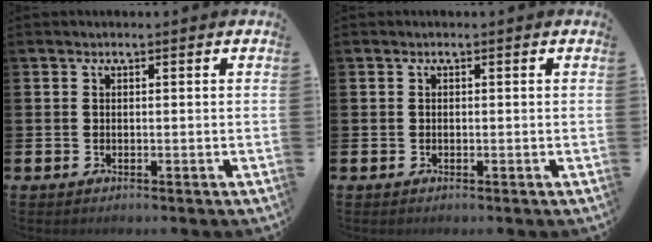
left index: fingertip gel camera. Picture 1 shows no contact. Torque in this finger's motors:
{"motor_torque": [-0.29, 0.06, -0.01, -0.01]}